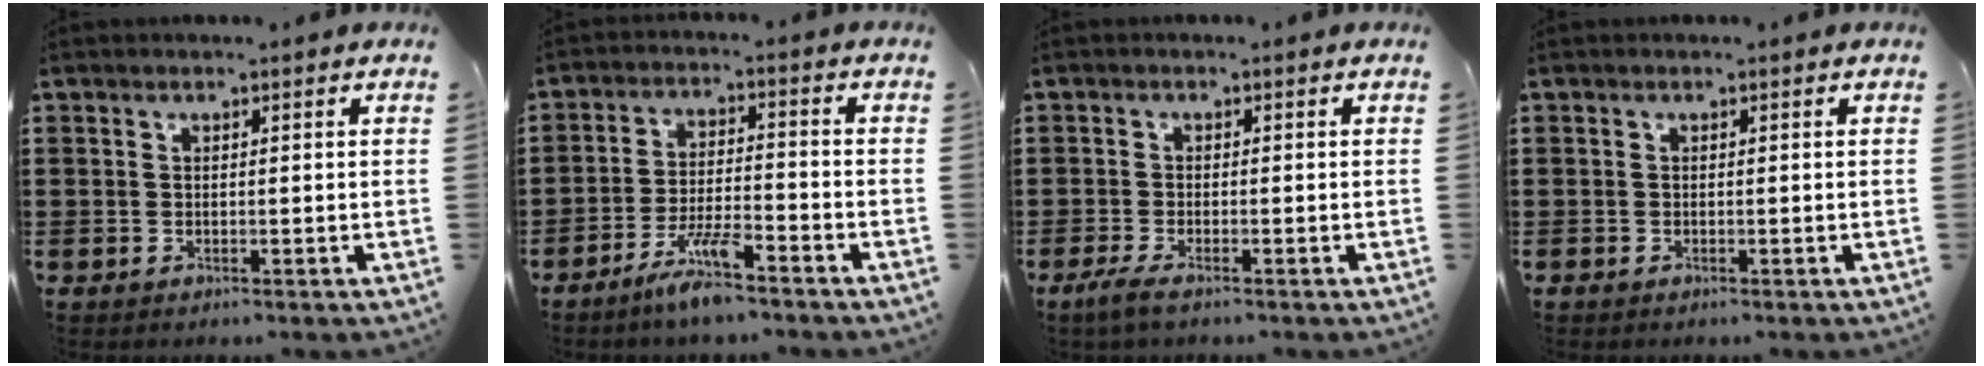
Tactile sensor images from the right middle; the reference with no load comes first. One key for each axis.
{"total": 6.5, "fx": -5.1, "fy": 0.7, "fz": 4.0, "tx": -0.084, "ty": -0.005, "tz": -0.098}
{"total": 1.8, "fx": -1.1, "fy": 0.3, "fz": 1.4, "tx": -0.032, "ty": -0.001, "tz": -0.024}
{"total": 0.0}